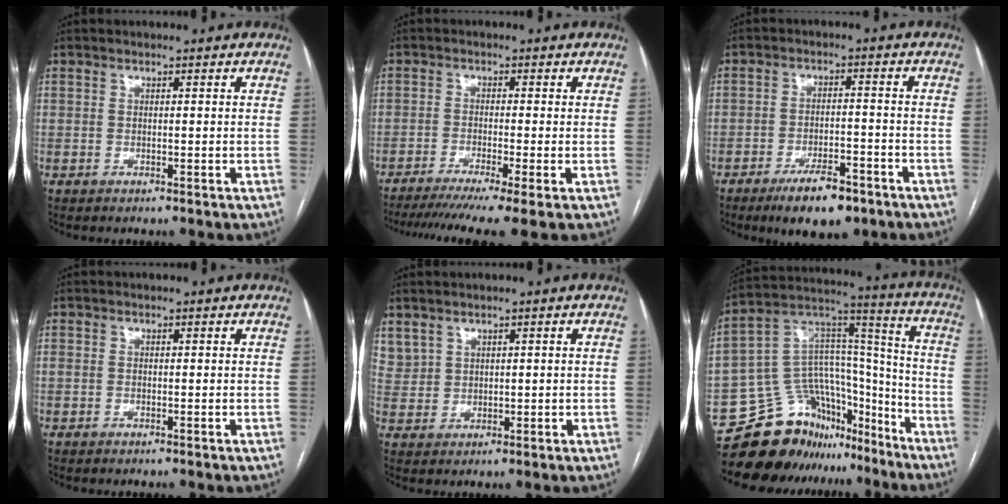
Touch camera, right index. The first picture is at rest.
{"total": 10.6, "force": [-7.9, -0.6, 7.0], "torque": [-0.102, -0.020, -0.122]}
{"total": 8.2, "force": [-5.7, 2.7, 5.3], "torque": [-0.087, -0.004, -0.089]}
{"total": 0.0}
{"total": 3.9, "force": [2.7, 2.7, 0.8], "torque": [-0.017, 0.009, 0.067]}
{"total": 19.0, "force": [-15.5, 9.9, 4.8], "torque": [-0.071, 0.085, -0.246]}